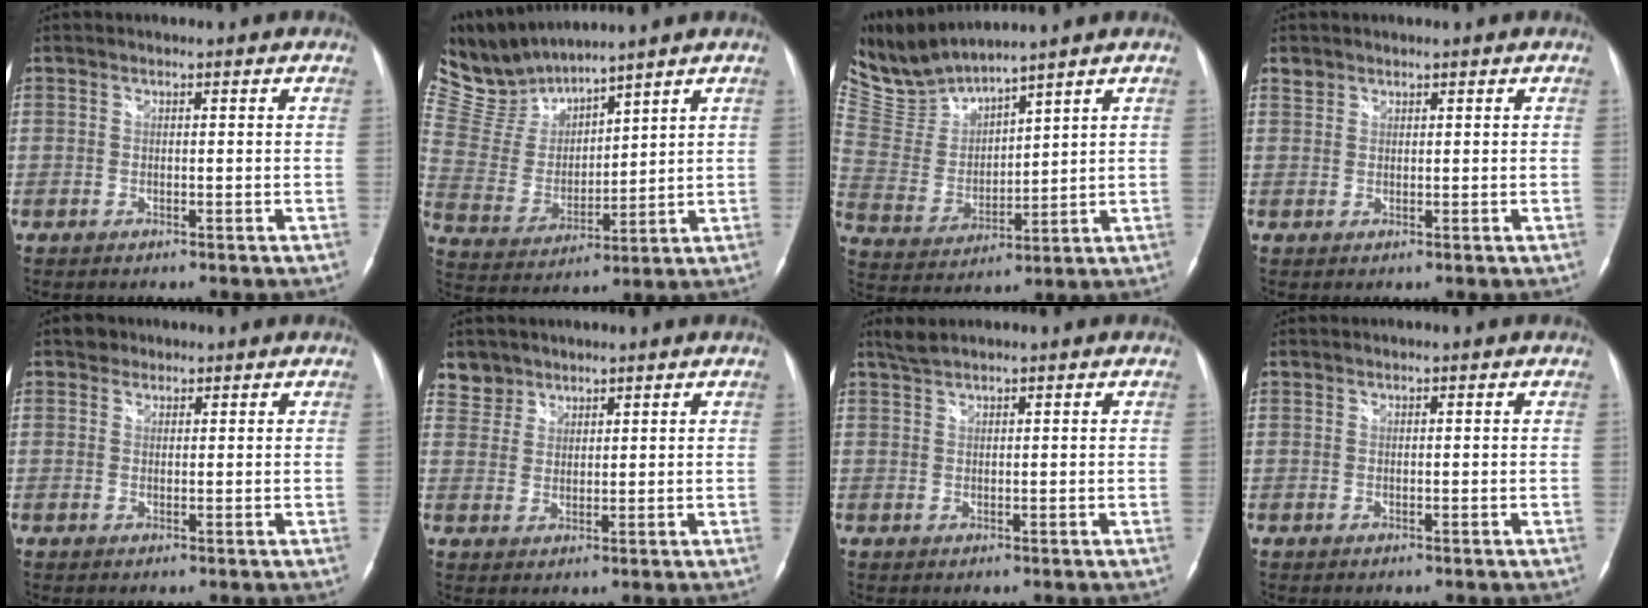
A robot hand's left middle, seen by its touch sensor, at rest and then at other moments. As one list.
[{"total": 9.3, "force": [9.2, 0.8, 1.3], "torque": [-0.055, 0.010, 0.207]}, {"total": 8.7, "force": [8.7, -0.3, 1.1], "torque": [-0.056, 0.003, 0.199]}, {"total": 1.2, "force": [1.0, 0.7, 0.0], "torque": [0.002, 0.007, 0.018]}, {"total": 1.6, "force": [1.2, 1.1, 0.1], "torque": [0.001, 0.005, 0.015]}, {"total": 3.5, "force": [2.8, 2.1, -0.6], "torque": [0.021, 0.004, 0.052]}, {"total": 1.9, "force": [1.7, -0.2, 0.7], "torque": [-0.020, 0.011, 0.040]}, {"total": 0.0}]